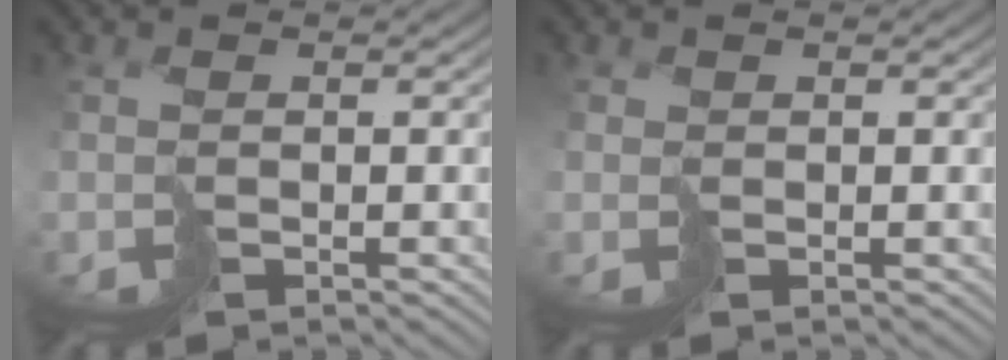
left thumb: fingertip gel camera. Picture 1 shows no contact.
{"total": 1.1, "force": [0.6, 0.9, 0.2], "torque": [-0.011, 0.001, 0.009]}